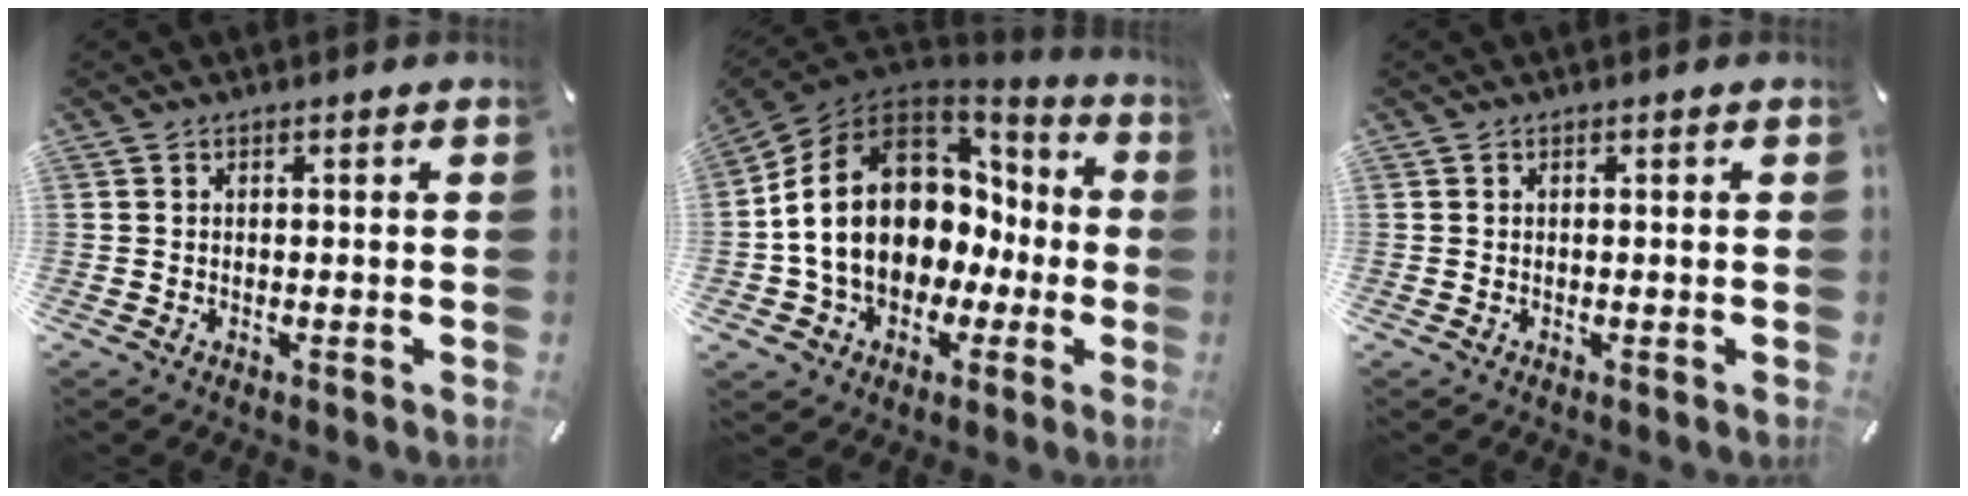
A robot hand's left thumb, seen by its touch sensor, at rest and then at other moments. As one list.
[{"total": 17.9, "force": [0.6, 13.9, 11.3], "torque": [-0.237, -0.003, 0.011]}, {"total": 0.0}]